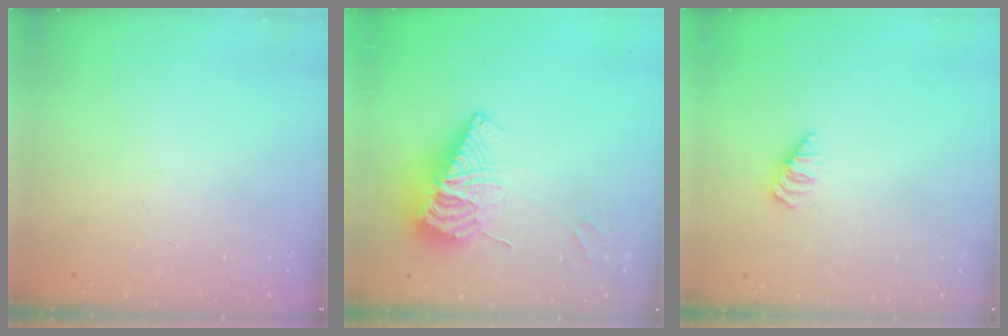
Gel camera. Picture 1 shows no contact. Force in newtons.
{"total": 12.8, "press": 12.7, "slide": 1.6}
{"total": 1.7, "press": 1.7, "slide": 0.3}